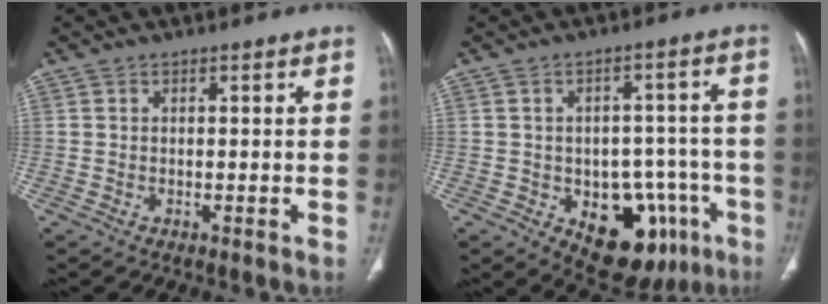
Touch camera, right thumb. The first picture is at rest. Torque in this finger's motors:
{"motor_torque": [4.02, 0.98, 0.78, -0.62, 0.01]}